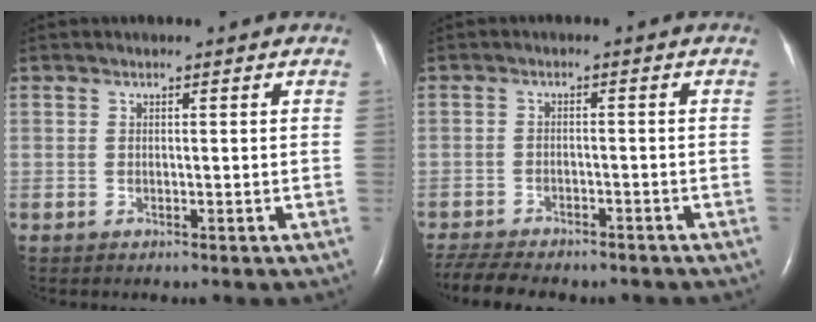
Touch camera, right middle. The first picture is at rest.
{"total": 10.9, "force": [-9.3, 3.2, 4.6], "torque": [-0.090, -0.002, -0.135]}